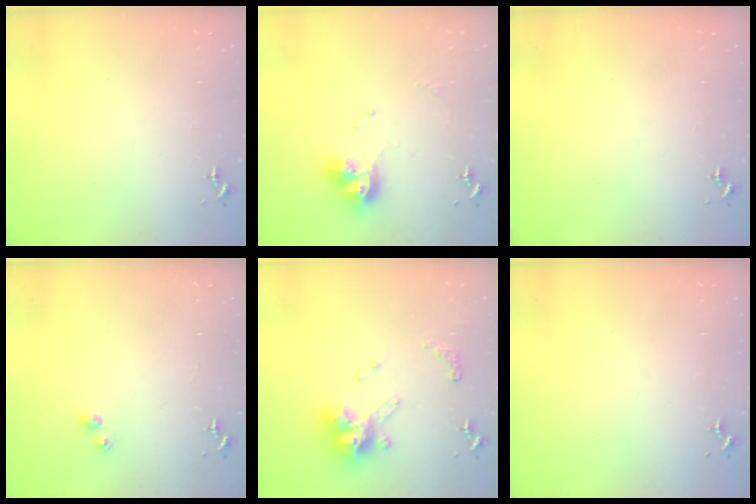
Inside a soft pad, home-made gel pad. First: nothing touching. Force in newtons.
{"total": 11.1, "press": 11.1, "slide": 1.0}
{"total": 0.0}
{"total": 2.8, "press": 2.8, "slide": 0.4}
{"total": 15.1, "press": 15.0, "slide": 1.7}
{"total": 0.0}